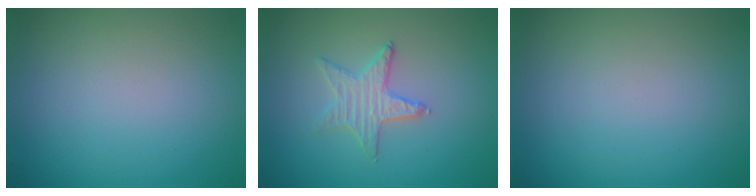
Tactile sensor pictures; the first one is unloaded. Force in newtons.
{"total": 1.6, "press": 1.6, "slide": 0.2}
{"total": 0.0}